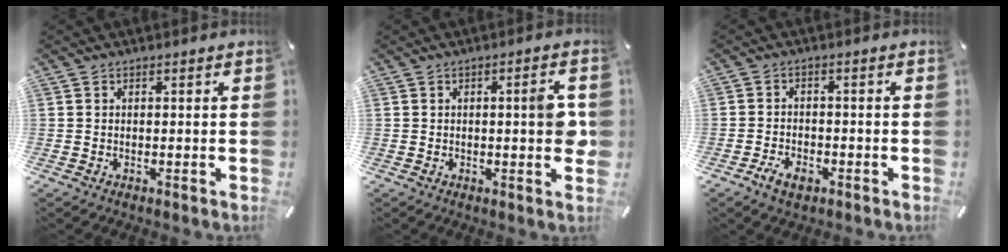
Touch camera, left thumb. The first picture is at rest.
{"total": 5.8, "force": [0.5, 1.3, 5.6], "torque": [-0.069, -0.008, -0.001]}
{"total": 4.2, "force": [-2.5, 2.4, 2.3], "torque": [-0.049, 0.010, -0.047]}